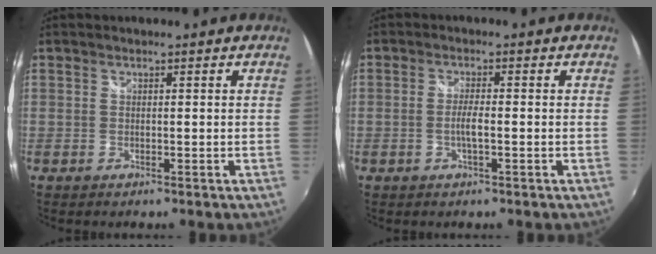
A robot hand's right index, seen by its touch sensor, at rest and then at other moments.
{"total": 2.5, "force": [-0.7, 0.2, 2.3], "torque": [-0.045, -0.002, -0.014]}